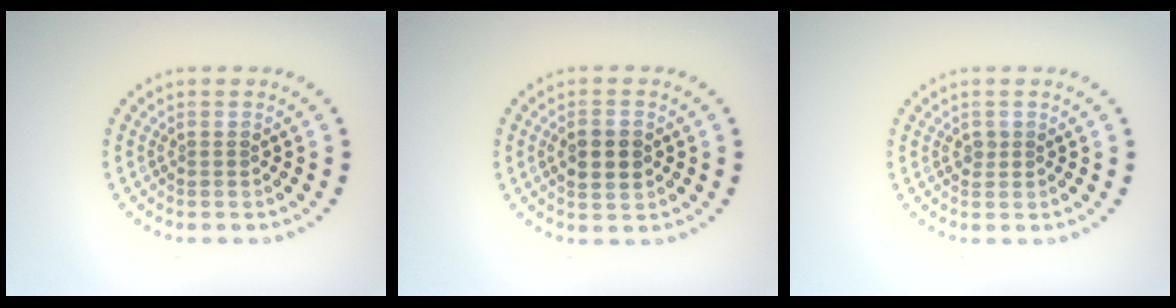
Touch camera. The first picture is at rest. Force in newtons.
{"total": 2.7, "press": 2.7, "slide": 0.2}
{"total": 0.8, "press": 0.8, "slide": 0.2}